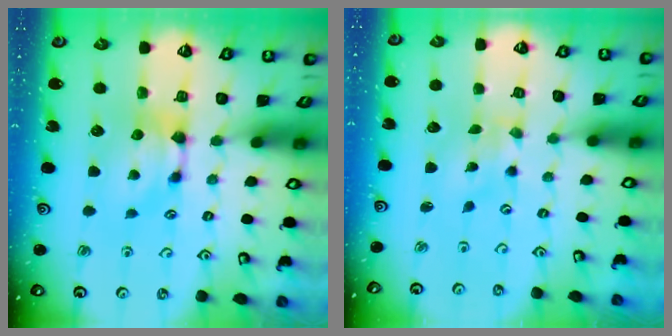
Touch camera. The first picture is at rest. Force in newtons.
{"total": 4.6, "press": 4.6, "slide": 0.8}